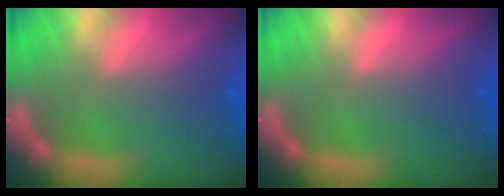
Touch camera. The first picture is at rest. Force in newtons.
{"total": 0.0}